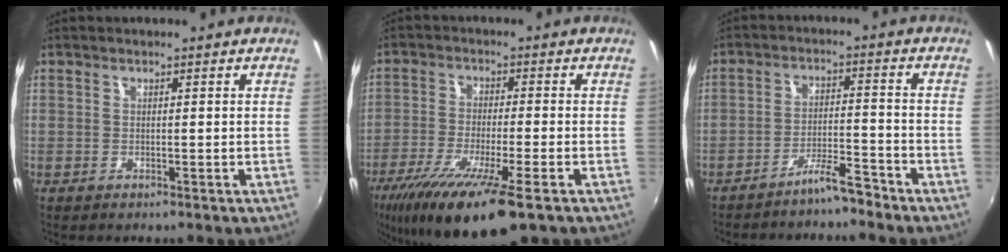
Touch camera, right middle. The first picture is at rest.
{"total": 15.5, "force": [-9.9, 2.1, 11.8], "torque": [-0.227, -0.053, -0.168]}
{"total": 4.8, "force": [-4.4, 0.3, 1.8], "torque": [-0.044, 0.007, -0.074]}